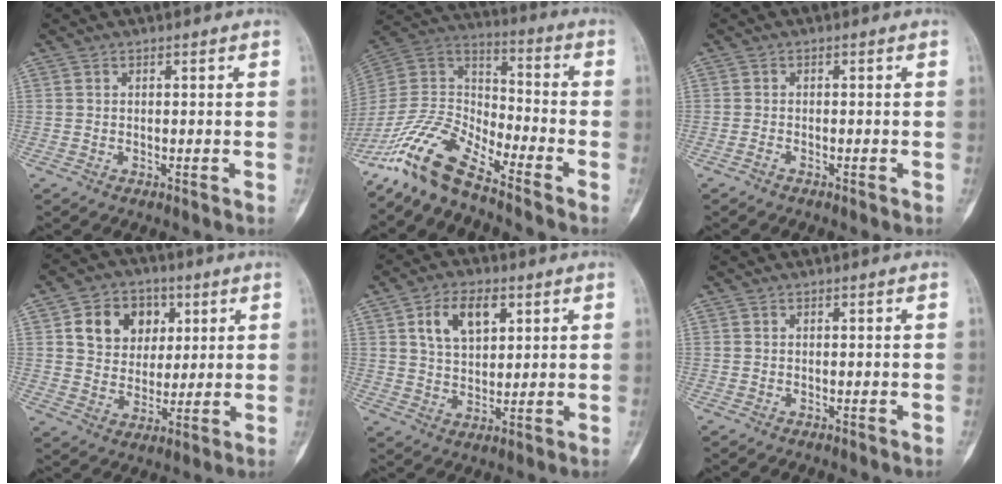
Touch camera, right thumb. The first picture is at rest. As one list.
[{"total": 13.7, "force": [-11.3, 3.7, 6.8], "torque": [-0.132, 0.080, -0.231]}, {"total": 0.8, "force": [-0.7, 0.3, 0.4], "torque": [-0.014, 0.004, -0.014]}, {"total": 11.7, "force": [4.0, 9.5, 5.6], "torque": [-0.047, -0.008, 0.070]}, {"total": 9.2, "force": [3.7, 5.5, 6.4], "torque": [-0.090, -0.009, 0.069]}, {"total": 0.0}]